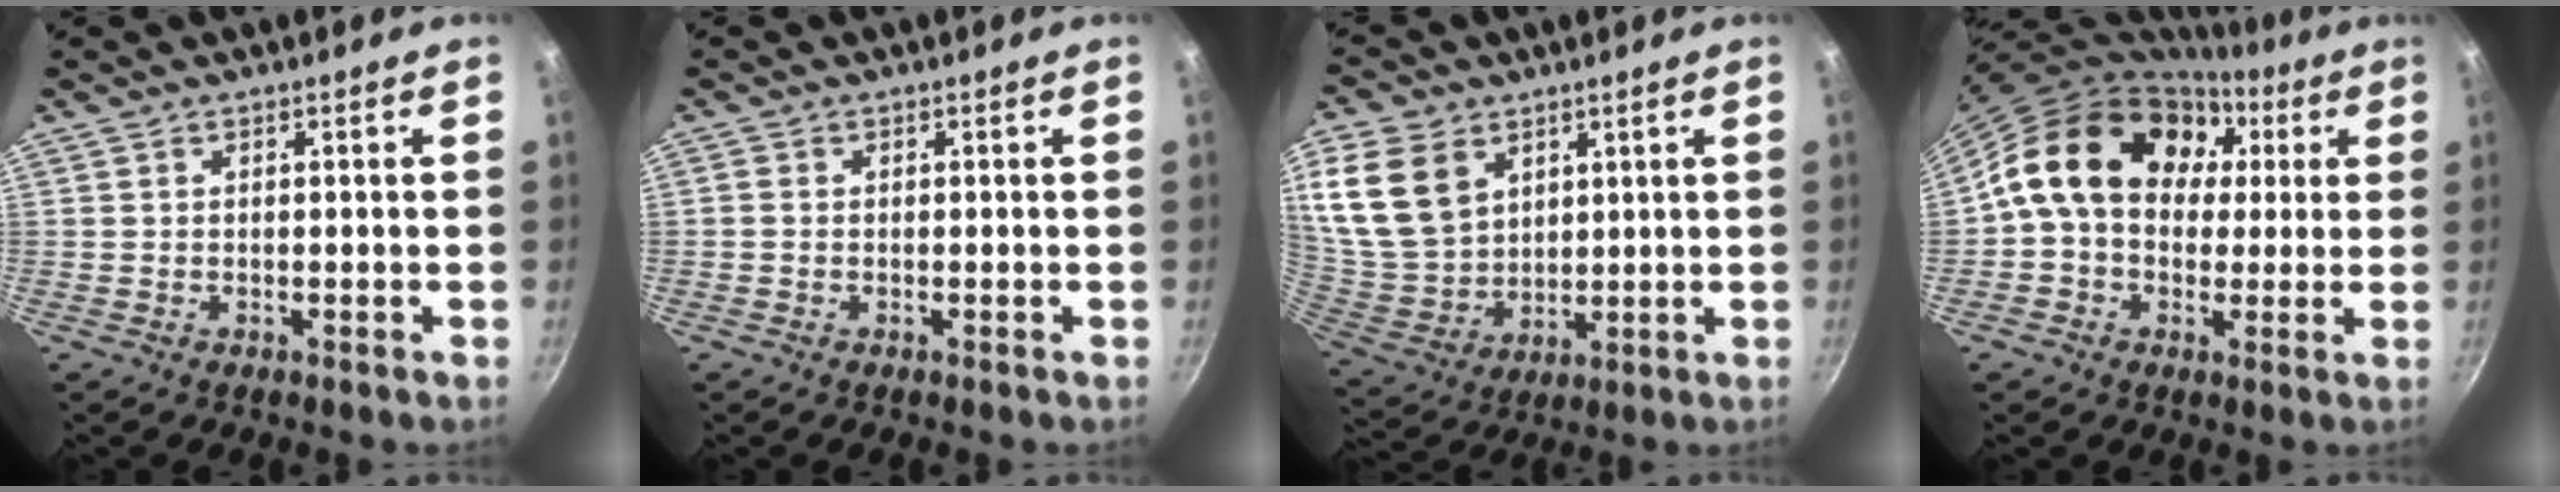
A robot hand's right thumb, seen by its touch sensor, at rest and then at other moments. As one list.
[{"total": 0.5, "force": [-0.2, 0.4, 0.2], "torque": [-0.004, 0.002, -0.006]}, {"total": 16.0, "force": [6.6, 11.6, 8.8], "torque": [-0.163, -0.024, 0.146]}, {"total": 18.4, "force": [4.5, 13.9, 11.2], "torque": [-0.158, 0.028, 0.064]}]